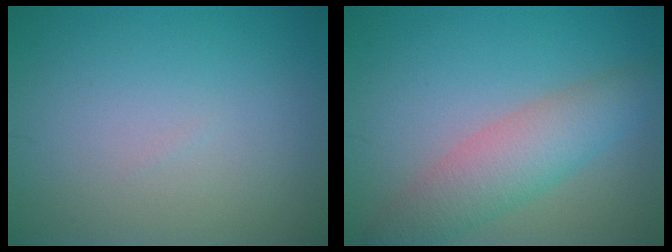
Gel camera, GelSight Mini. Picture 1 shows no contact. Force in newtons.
{"total": 4.7, "press": 4.7, "slide": 0.2}